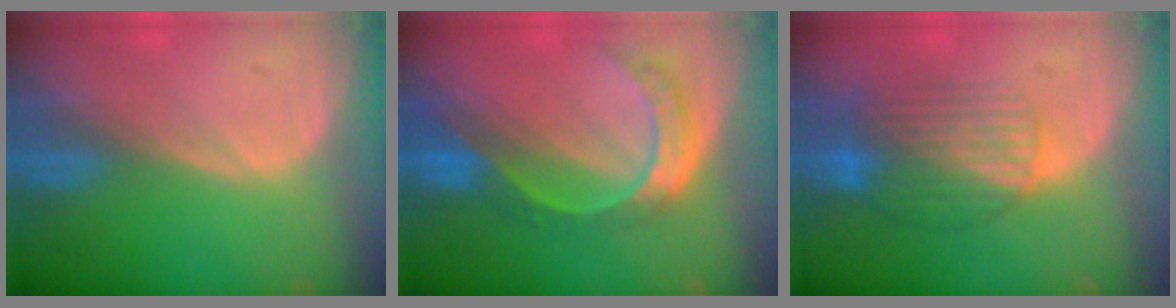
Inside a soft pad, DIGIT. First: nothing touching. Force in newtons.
{"total": 8.1, "press": 6.8, "slide": 4.4}
{"total": 8.5, "press": 7.2, "slide": 4.5}